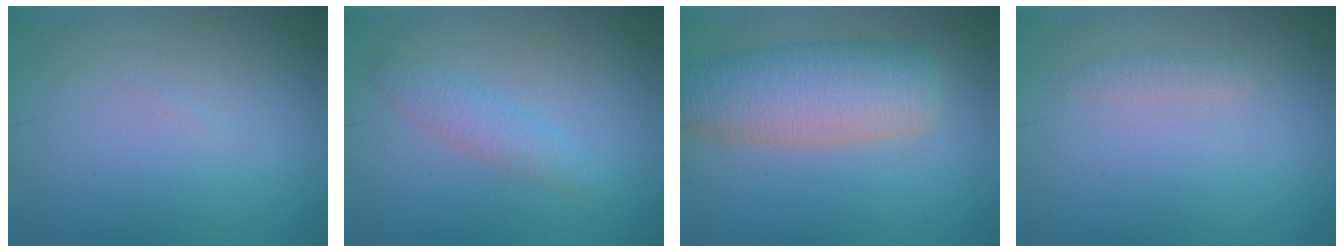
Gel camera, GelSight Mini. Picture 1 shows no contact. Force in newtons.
{"total": 2.1, "press": 2.1, "slide": 0.2}
{"total": 7.9, "press": 7.9, "slide": 0.3}
{"total": 0.9, "press": 0.9, "slide": 0.0}